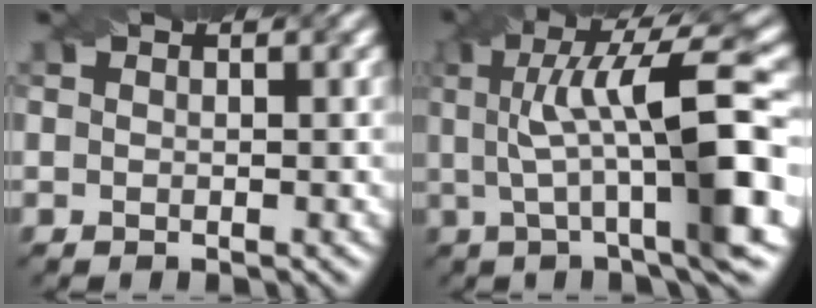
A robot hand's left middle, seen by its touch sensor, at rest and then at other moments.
{"total": 12.0, "force": [1.0, 2.5, 11.7], "torque": [-0.174, 0.015, 0.016]}